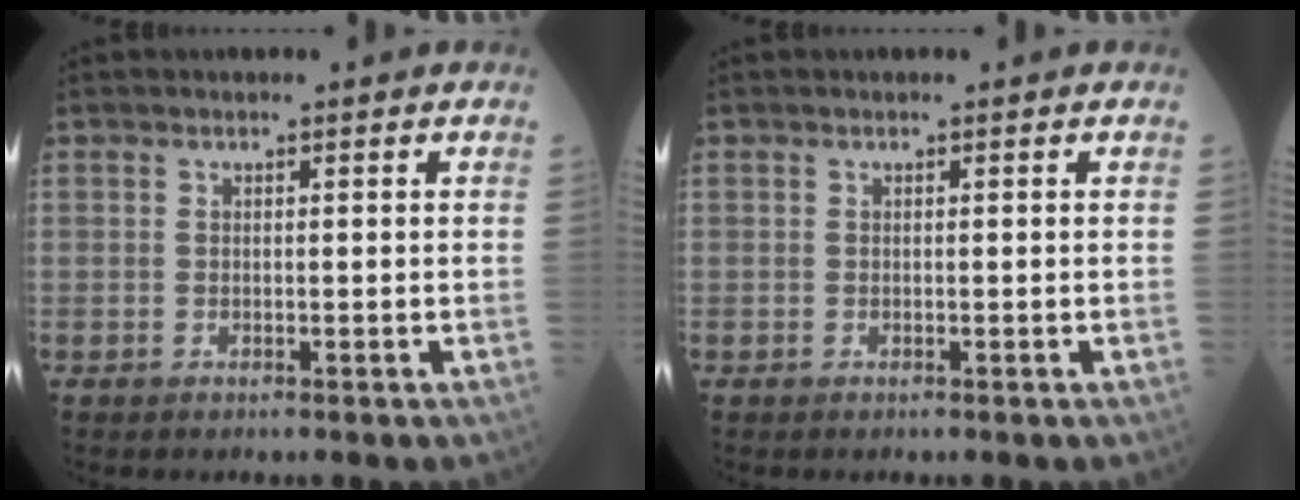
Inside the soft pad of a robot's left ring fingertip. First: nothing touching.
{"total": 0.0}